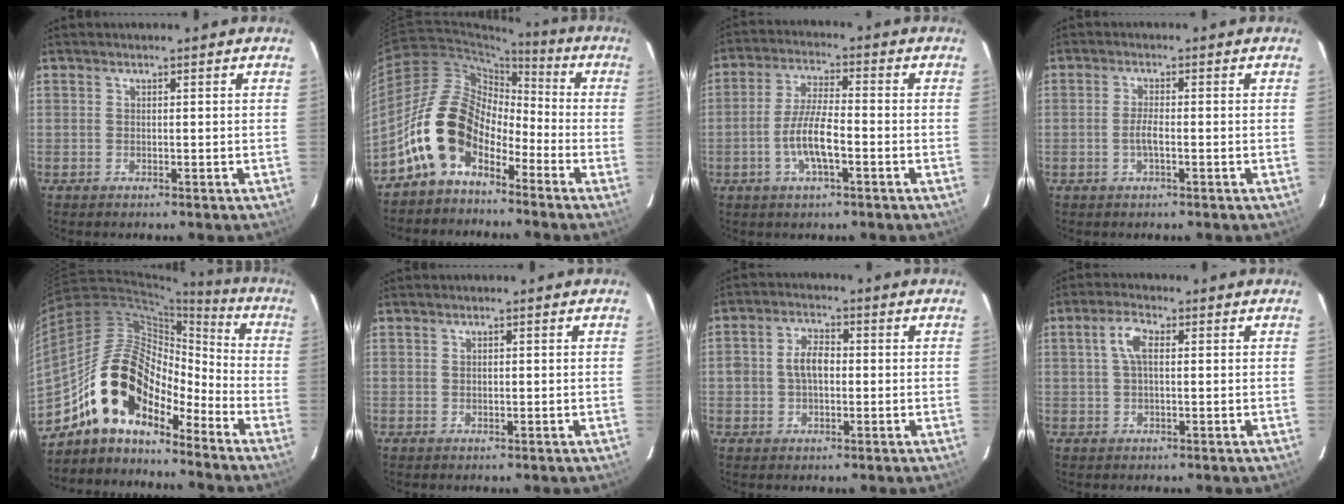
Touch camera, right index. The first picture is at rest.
{"total": 13.1, "force": [-7.0, 8.0, 7.7], "torque": [-0.136, 0.019, -0.136]}
{"total": 7.9, "force": [-2.9, 1.9, 7.2], "torque": [-0.146, 0.004, -0.055]}
{"total": 2.5, "force": [-0.9, 0.4, 2.3], "torque": [-0.046, 0.002, -0.018]}
{"total": 15.7, "force": [-11.6, 7.2, 7.7], "torque": [-0.135, 0.020, -0.220]}
{"total": 0.7, "force": [0.1, 0.5, 0.5], "torque": [-0.009, 0.003, 0.002]}
{"total": 5.3, "force": [-0.2, 3.6, 3.9], "torque": [-0.073, 0.014, 0.000]}
{"total": 4.2, "force": [0.8, 1.8, 3.7], "torque": [-0.074, 0.011, 0.014]}